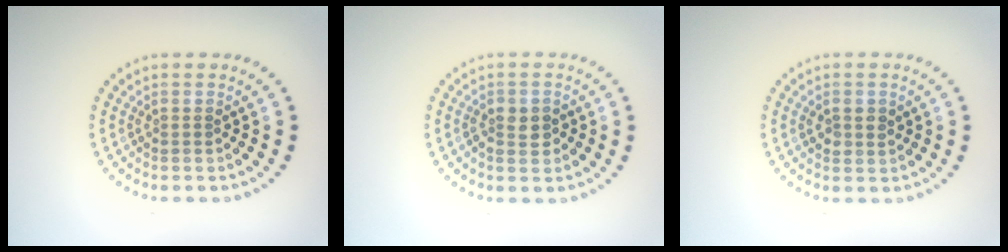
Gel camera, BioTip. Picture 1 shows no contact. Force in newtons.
{"total": 2.1, "press": 2.0, "slide": 0.4}
{"total": 1.5, "press": 1.5, "slide": 0.2}